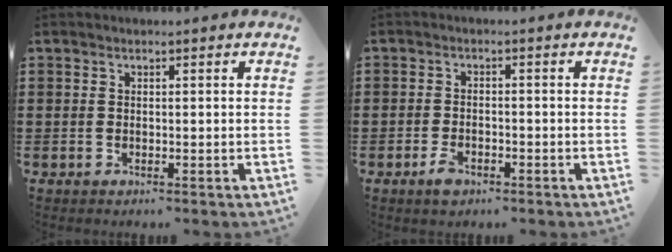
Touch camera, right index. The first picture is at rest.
{"total": 2.3, "force": [-1.4, 1.2, 1.4], "torque": [-0.033, -0.001, -0.029]}